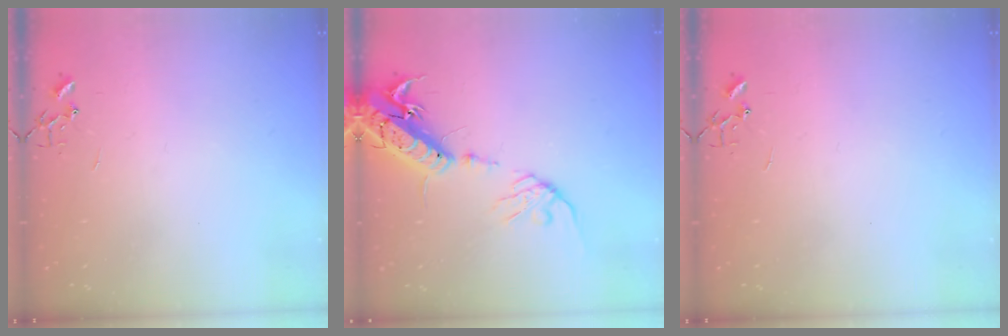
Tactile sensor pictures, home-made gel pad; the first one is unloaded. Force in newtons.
{"total": 18.1, "press": 17.7, "slide": 3.8}
{"total": 0.0}